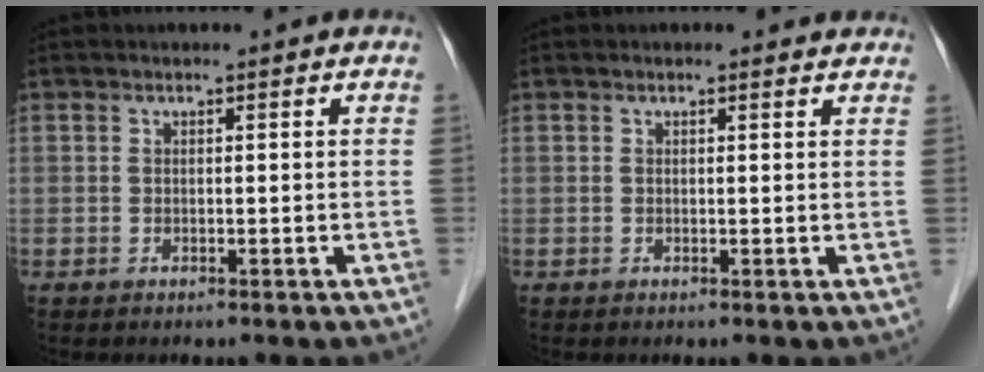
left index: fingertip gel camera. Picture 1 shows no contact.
{"total": 1.6, "force": [1.5, 0.5, 0.4], "torque": [-0.011, 0.000, 0.009]}